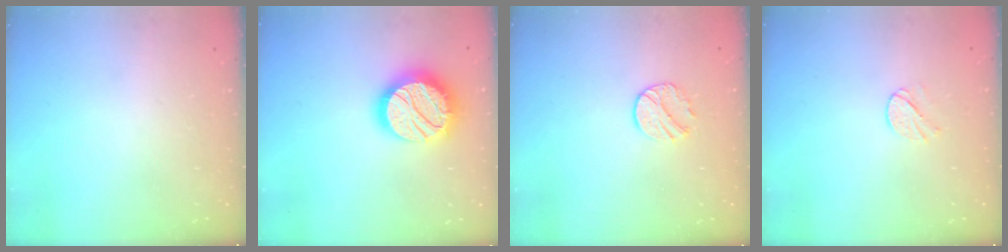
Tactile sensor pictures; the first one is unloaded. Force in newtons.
{"total": 18.8, "press": 18.7, "slide": 1.2}
{"total": 7.0, "press": 7.0, "slide": 0.7}
{"total": 3.9, "press": 3.9, "slide": 0.4}